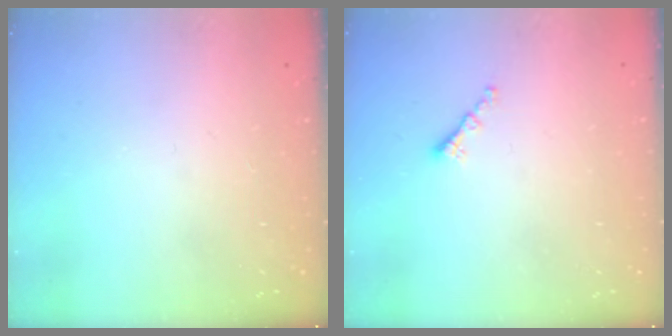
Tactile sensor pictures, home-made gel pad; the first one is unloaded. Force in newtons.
{"total": 1.3, "press": 1.2, "slide": 0.5}